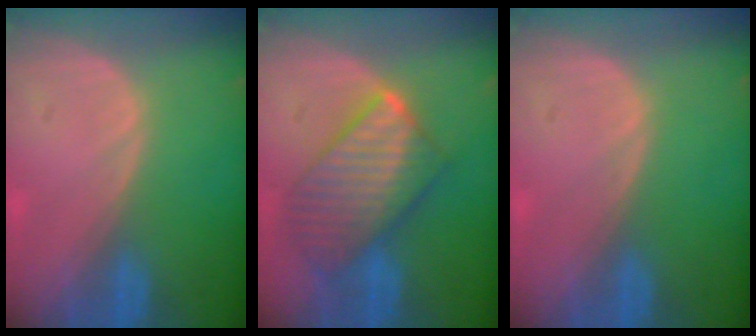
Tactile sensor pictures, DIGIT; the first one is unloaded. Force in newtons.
{"total": 9.6, "press": 9.5, "slide": 0.8}
{"total": 0.0}